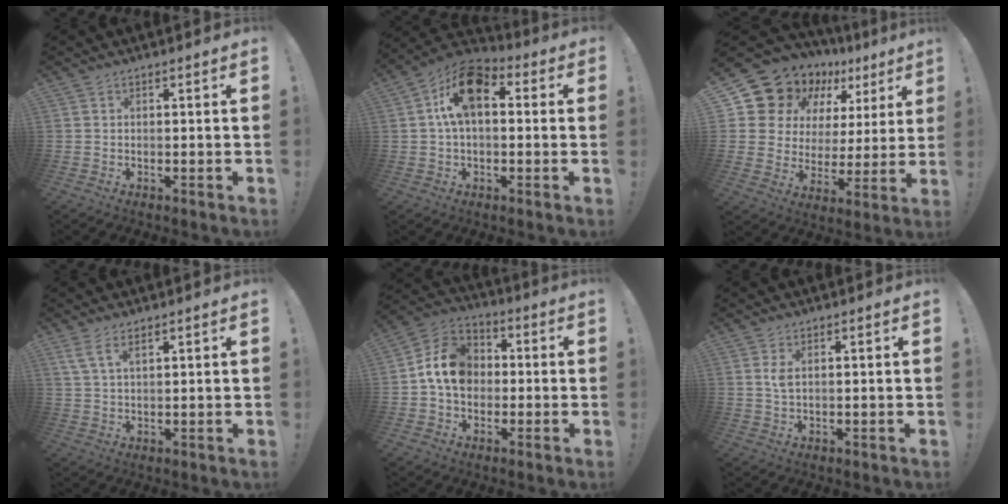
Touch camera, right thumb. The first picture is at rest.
{"total": 13.6, "force": [3.4, 8.2, 10.3], "torque": [-0.176, 0.011, 0.065]}
{"total": 14.2, "force": [10.7, 8.2, 4.2], "torque": [-0.083, -0.085, 0.211]}
{"total": 4.7, "force": [2.7, 1.9, 3.4], "torque": [-0.066, -0.004, 0.052]}
{"total": 13.0, "force": [0.6, 10.6, 7.5], "torque": [-0.108, 0.021, 0.020]}
{"total": 2.5, "force": [0.8, 0.6, 2.3], "torque": [-0.039, 0.001, 0.011]}